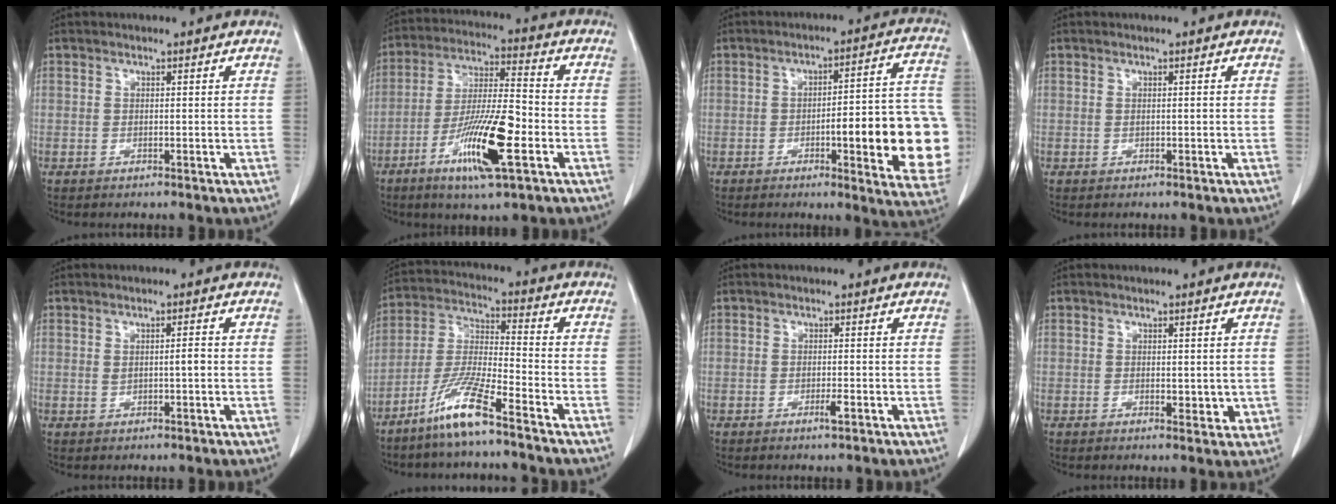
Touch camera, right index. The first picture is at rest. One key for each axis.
{"total": 14.0, "fx": -5.7, "fy": 1.6, "fz": 12.7, "tx": -0.241, "ty": -0.016, "tz": -0.101}
{"total": 18.5, "fx": -3.7, "fy": 3.0, "fz": 17.8, "tx": -0.133, "ty": 0.030, "tz": -0.033}
{"total": 0.6, "fx": 0.0, "fy": 0.1, "fz": 0.6, "tx": -0.012, "ty": 0.000, "tz": 0.001}
{"total": 2.0, "fx": 0.1, "fy": 0.4, "fz": 2.0, "tx": -0.035, "ty": 0.000, "tz": 0.004}
{"total": 9.9, "fx": -6.9, "fy": -0.1, "fz": 7.0, "tx": -0.150, "ty": -0.023, "tz": -0.142}
{"total": 1.4, "fx": -0.6, "fy": 0.0, "fz": 1.3, "tx": -0.025, "ty": -0.004, "tz": -0.011}
{"total": 2.7, "fx": 0.0, "fy": 1.3, "fz": 2.4, "tx": -0.030, "ty": -0.006, "tz": 0.002}